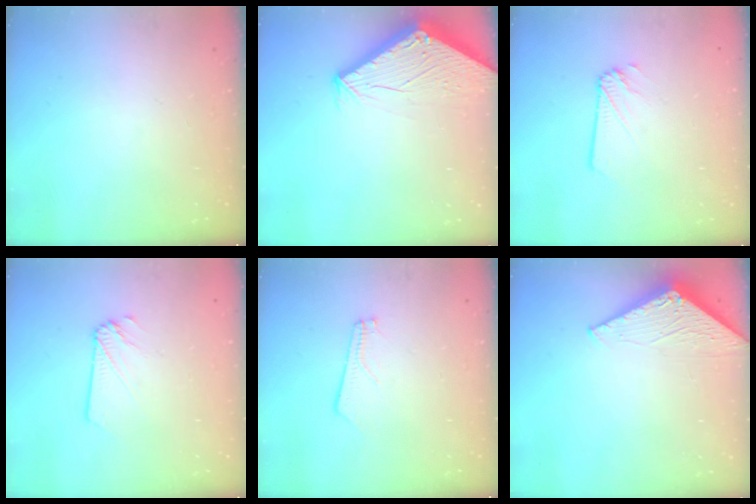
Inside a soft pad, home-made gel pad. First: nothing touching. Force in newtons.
{"total": 2.9, "press": 2.9, "slide": 0.1}
{"total": 1.8, "press": 1.8, "slide": 0.2}
{"total": 2.8, "press": 2.8, "slide": 0.3}
{"total": 2.2, "press": 2.2, "slide": 0.3}
{"total": 2.8, "press": 2.8, "slide": 0.2}